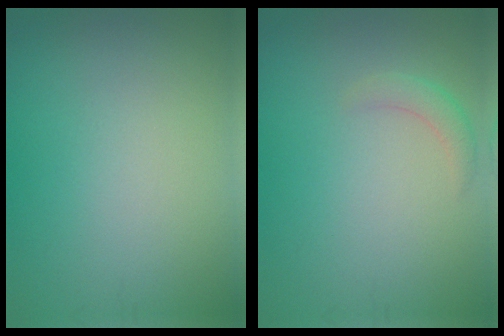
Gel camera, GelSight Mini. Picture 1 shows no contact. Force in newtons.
{"total": 1.5, "press": 1.5, "slide": 0.1}